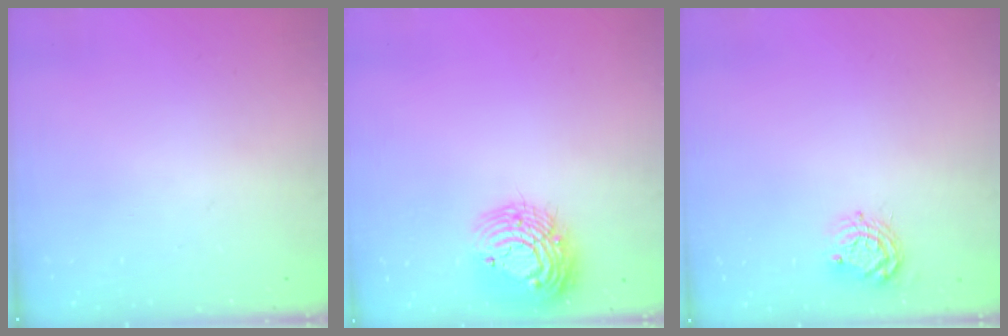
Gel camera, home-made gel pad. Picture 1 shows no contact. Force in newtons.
{"total": 15.1, "press": 15.0, "slide": 1.4}
{"total": 7.0, "press": 7.0, "slide": 0.4}